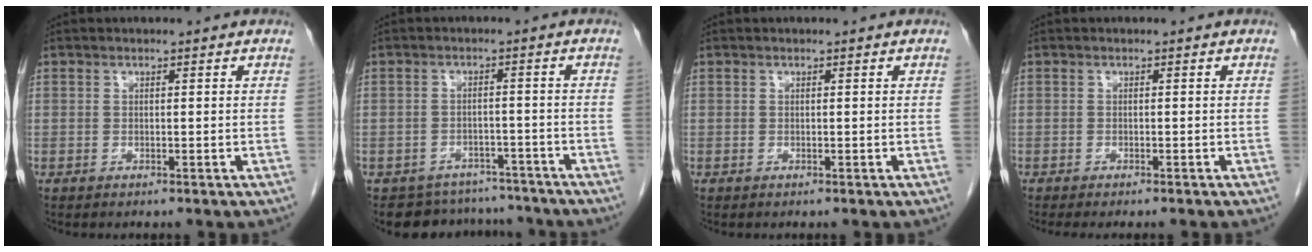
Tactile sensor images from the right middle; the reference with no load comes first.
{"total": 8.0, "force": [-7.2, 3.5, -0.3], "torque": [0.014, 0.023, -0.089]}
{"total": 0.0}
{"total": 4.1, "force": [-3.6, 0.2, 2.0], "torque": [-0.019, -0.004, -0.046]}